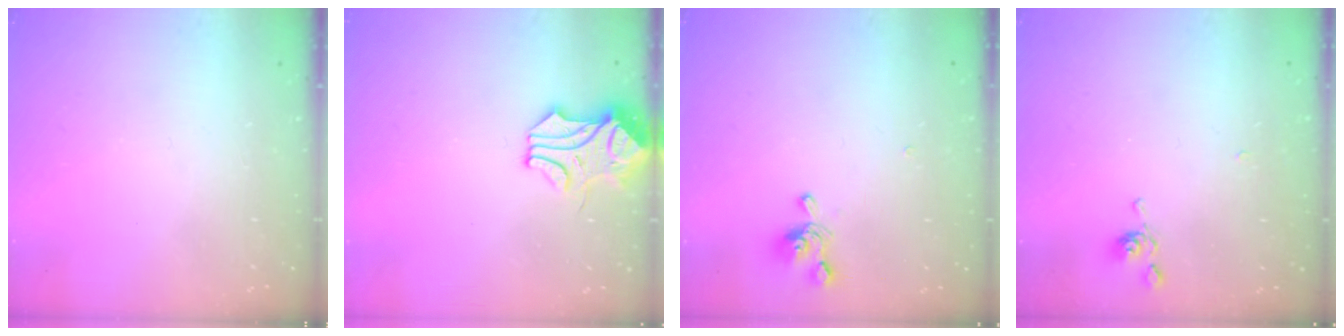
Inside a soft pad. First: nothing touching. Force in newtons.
{"total": 1.1, "press": 0.9, "slide": 0.5}
{"total": 0.7, "press": 0.4, "slide": 0.6}
{"total": 5.7, "press": 5.7, "slide": 0.2}